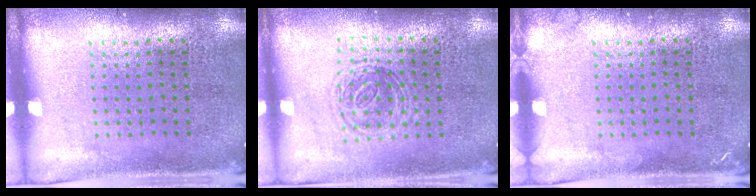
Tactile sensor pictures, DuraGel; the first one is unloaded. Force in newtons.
{"total": 1.2, "press": 1.0, "slide": 0.8}
{"total": 0.8, "press": 0.8, "slide": 0.1}